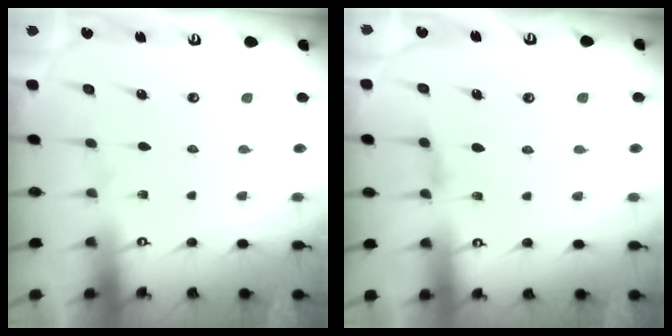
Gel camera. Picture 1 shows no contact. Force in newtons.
{"total": 3.3, "press": 3.2, "slide": 0.5}